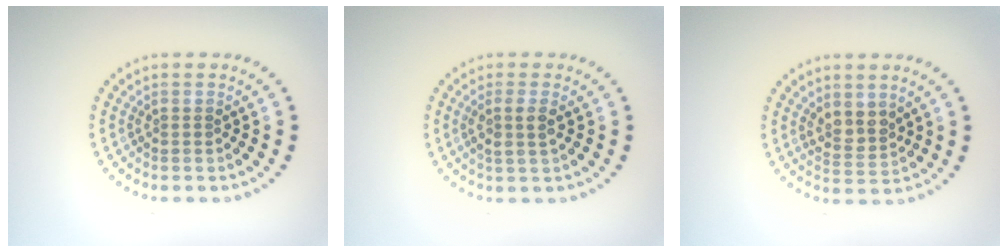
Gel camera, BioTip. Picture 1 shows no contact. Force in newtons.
{"total": 2.0, "press": 1.8, "slide": 0.7}
{"total": 2.3, "press": 1.9, "slide": 1.3}